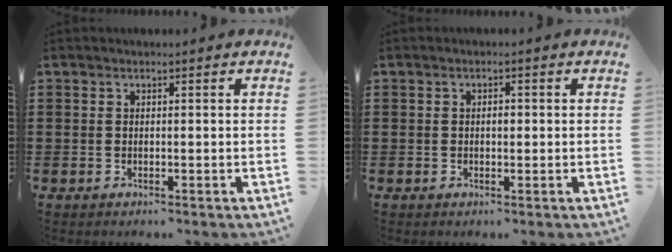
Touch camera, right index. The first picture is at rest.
{"total": 1.3, "force": [0.0, 0.6, 1.2], "torque": [-0.022, 0.002, -0.001]}